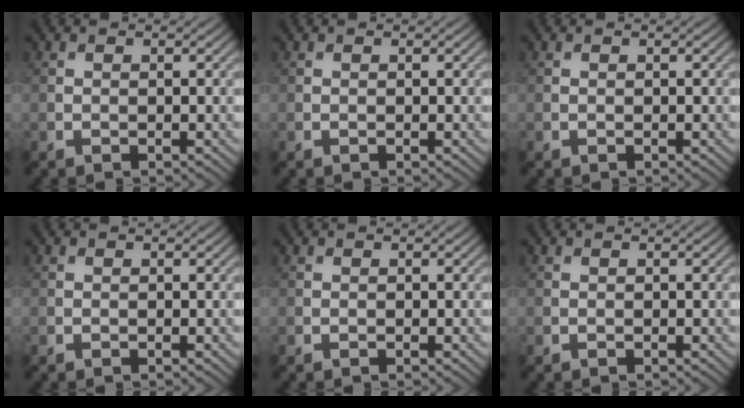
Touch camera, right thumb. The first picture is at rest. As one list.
[{"total": 0.0}, {"total": 0.0}, {"total": 0.0}, {"total": 0.0}, {"total": 0.0}]